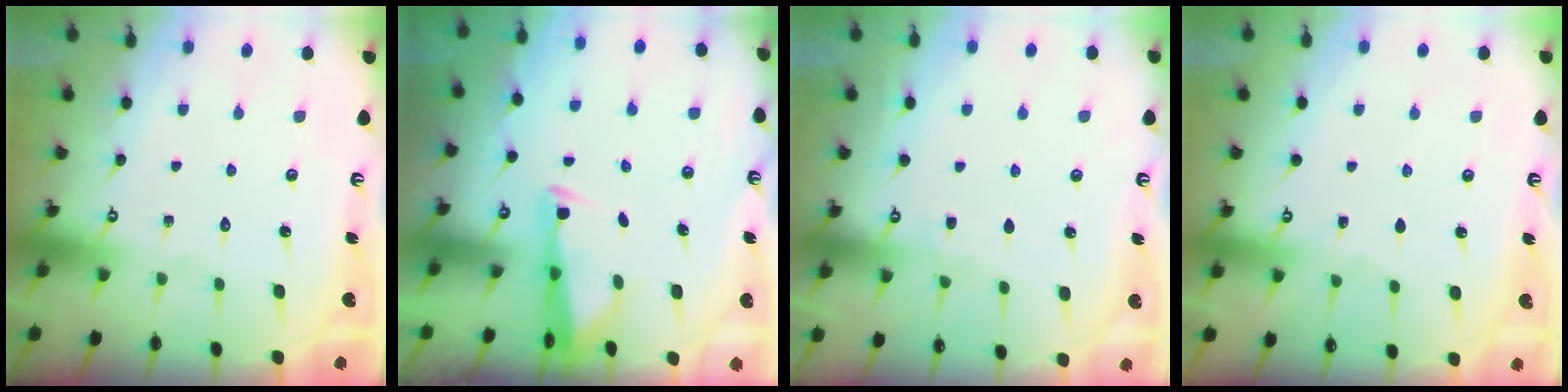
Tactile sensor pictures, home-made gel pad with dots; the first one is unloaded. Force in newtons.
{"total": 2.9, "press": 2.8, "slide": 0.7}
{"total": 3.5, "press": 3.4, "slide": 0.4}
{"total": 2.5, "press": 2.5, "slide": 0.4}